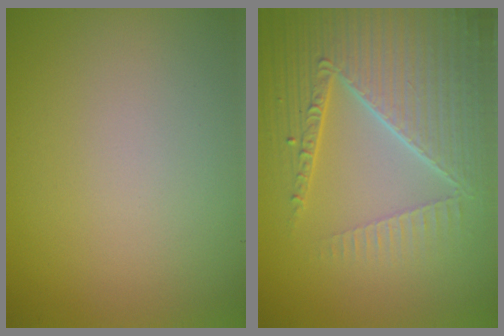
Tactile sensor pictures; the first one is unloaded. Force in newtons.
{"total": 7.5, "press": 5.6, "slide": 5.0}